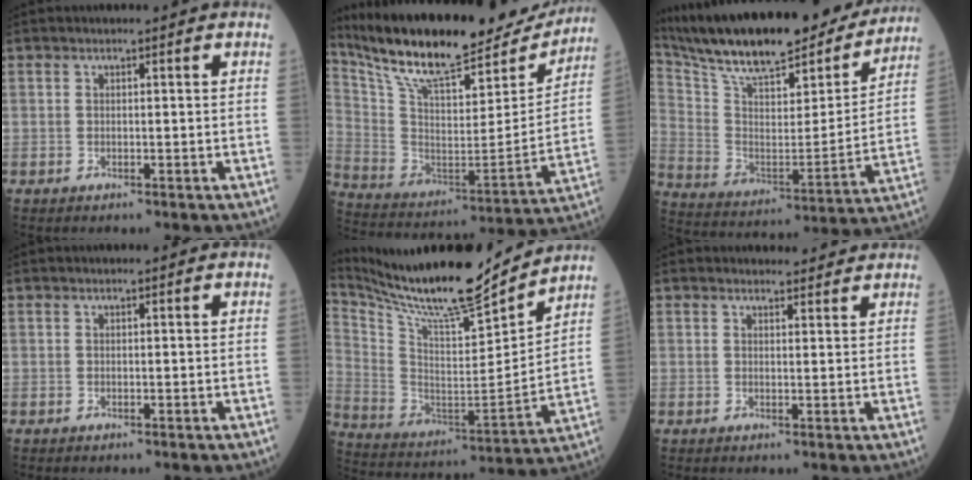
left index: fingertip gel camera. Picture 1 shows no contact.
{"total": 26.6, "force": [23.0, 5.9, 11.8], "torque": [-0.215, -0.017, 0.358]}
{"total": 27.2, "force": [23.4, 6.4, 12.4], "torque": [-0.220, -0.004, 0.355]}
{"total": 0.0}
{"total": 21.6, "force": [19.5, 1.6, 9.0], "torque": [-0.186, -0.030, 0.333]}
{"total": 3.2, "force": [3.0, 0.9, 0.2], "torque": [-0.006, 0.005, 0.036]}